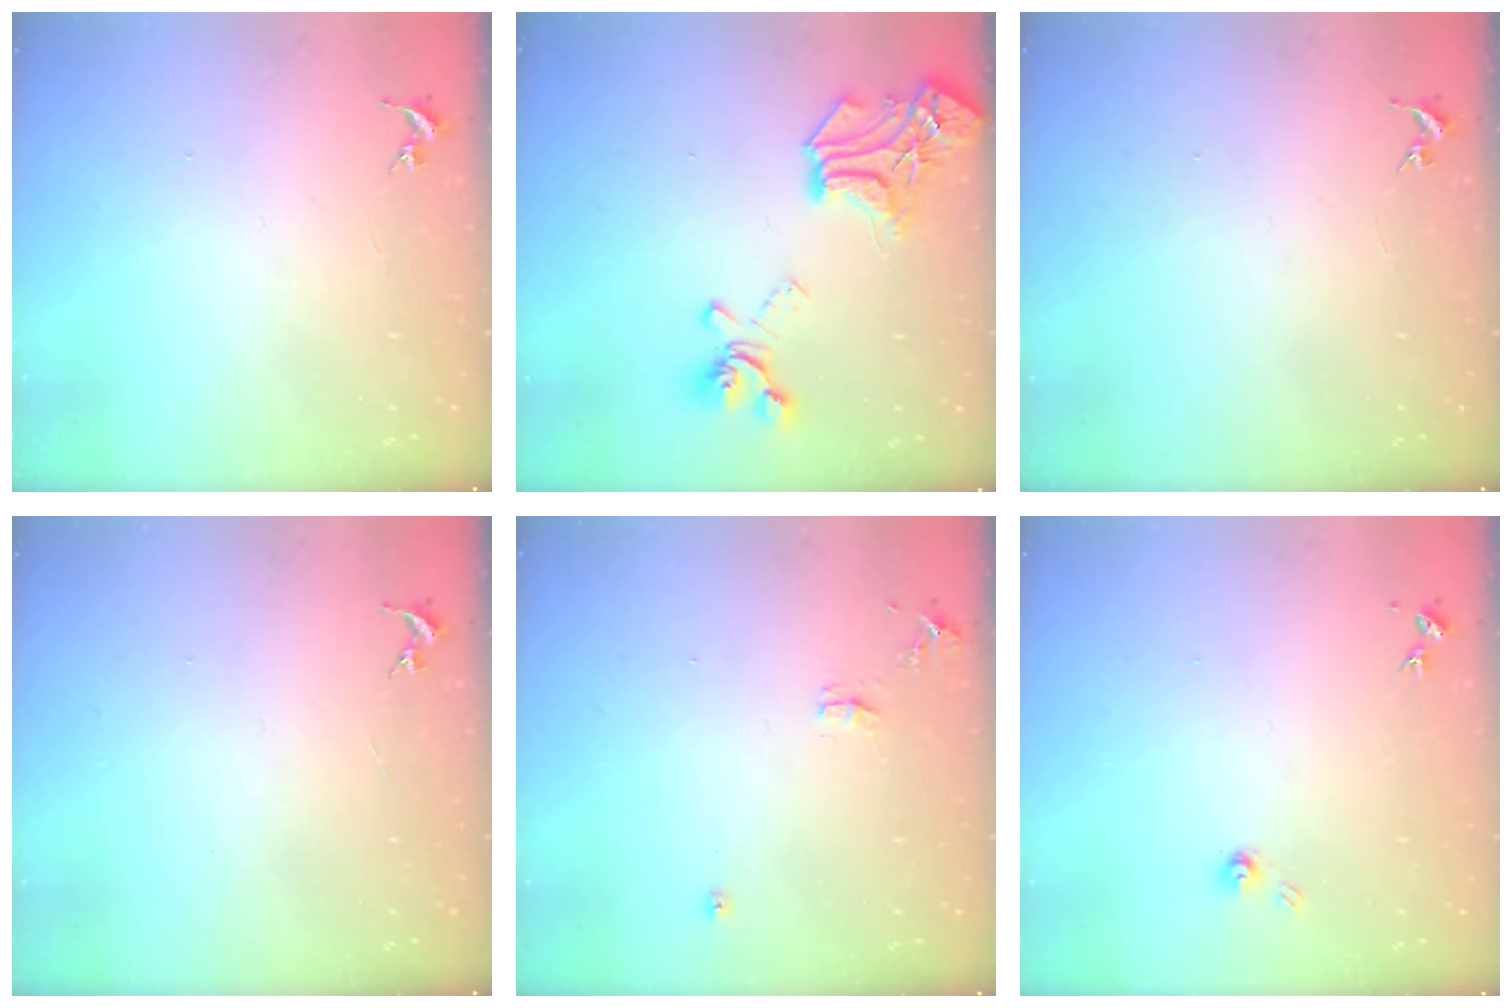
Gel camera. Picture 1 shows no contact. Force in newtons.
{"total": 19.7, "press": 19.7, "slide": 1.4}
{"total": 0.0}
{"total": 0.0}
{"total": 6.9, "press": 6.9, "slide": 0.9}
{"total": 3.9, "press": 3.8, "slide": 0.4}